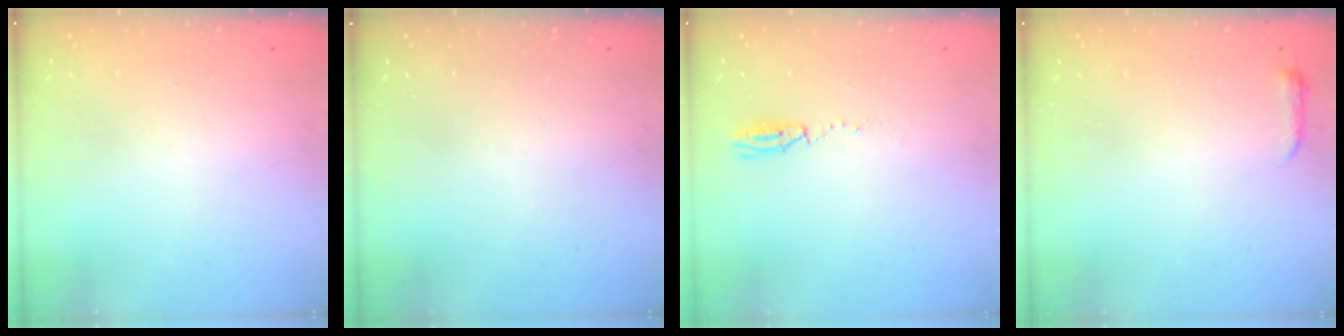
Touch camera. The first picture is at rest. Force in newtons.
{"total": 0.0}
{"total": 17.0, "press": 5.1, "slide": 16.2}
{"total": 3.0, "press": 2.9, "slide": 0.6}